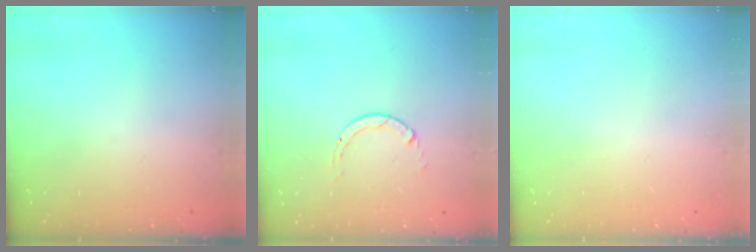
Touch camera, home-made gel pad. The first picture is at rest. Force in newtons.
{"total": 0.9, "press": 0.9, "slide": 0.1}
{"total": 0.0}